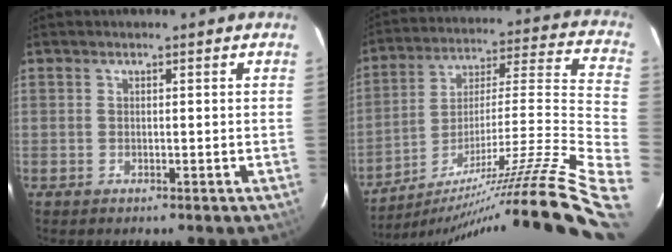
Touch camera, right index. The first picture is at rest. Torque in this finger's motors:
{"motor_torque": [-1.11, -1.03, -0.31, 0.03]}